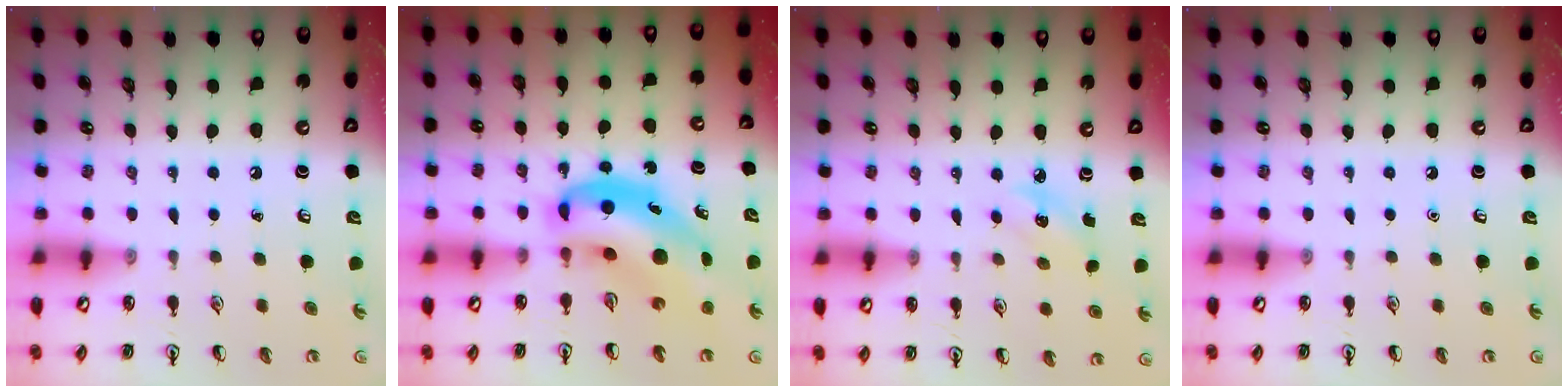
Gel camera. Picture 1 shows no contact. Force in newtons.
{"total": 11.3, "press": 10.8, "slide": 3.3}
{"total": 3.7, "press": 3.4, "slide": 1.3}
{"total": 0.0}